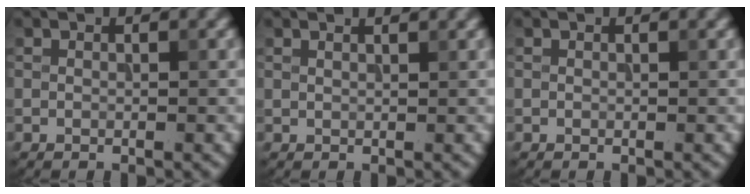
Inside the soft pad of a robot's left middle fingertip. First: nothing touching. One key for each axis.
{"total": 1.8, "fx": 1.4, "fy": 0.6, "fz": 0.9, "tx": -0.005, "ty": 0.002, "tz": 0.004}
{"total": 0.0}